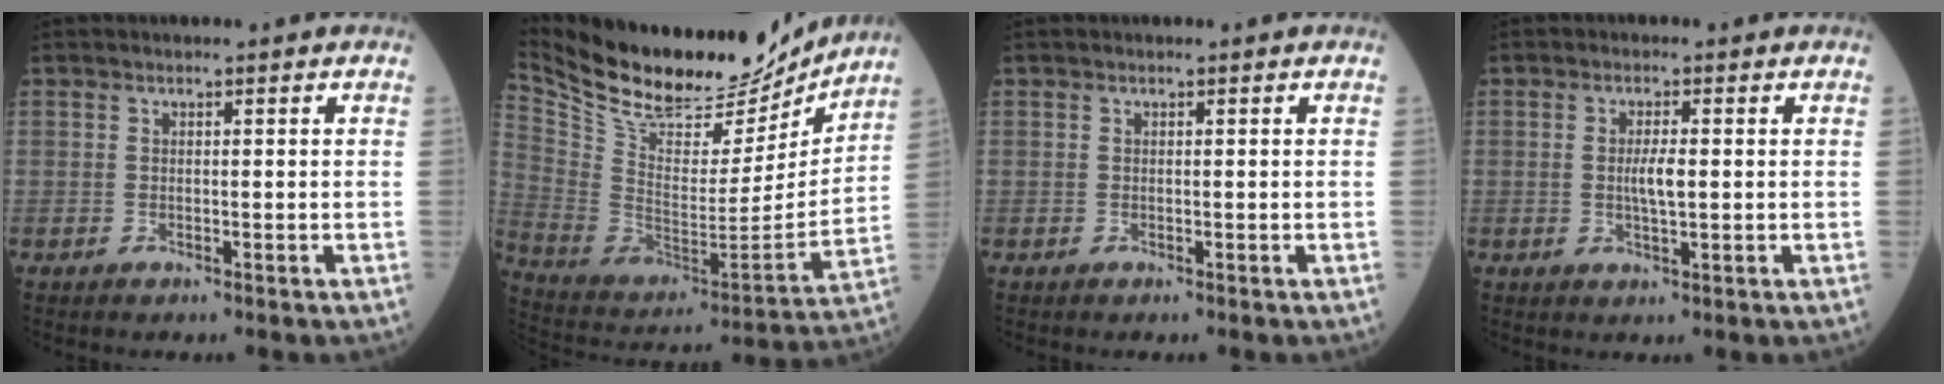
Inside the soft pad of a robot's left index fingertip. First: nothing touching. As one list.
[{"total": 26.0, "force": [22.8, 7.1, 10.1], "torque": [-0.203, -0.031, 0.360]}, {"total": 0.0}, {"total": 2.9, "force": [0.1, 0.5, 2.9], "torque": [-0.056, -0.002, 0.004]}]